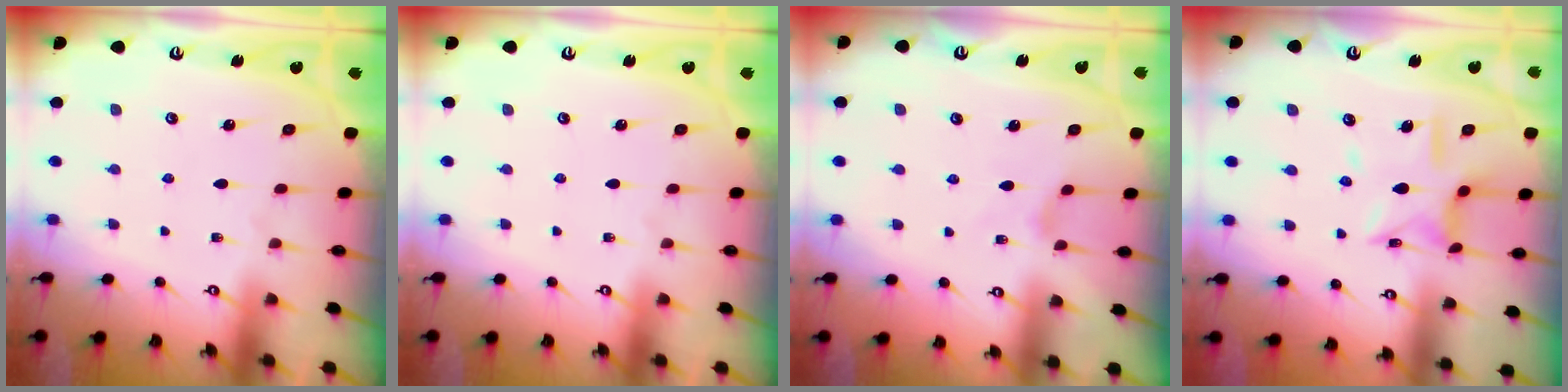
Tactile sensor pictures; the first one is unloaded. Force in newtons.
{"total": 0.0}
{"total": 2.0, "press": 2.0, "slide": 0.4}
{"total": 11.4, "press": 11.4, "slide": 1.1}